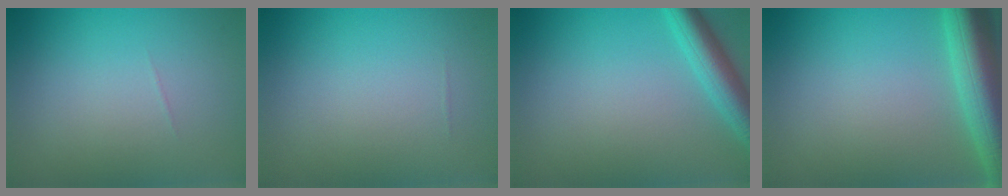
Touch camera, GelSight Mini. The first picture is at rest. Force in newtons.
{"total": 0.0}
{"total": 4.1, "press": 4.1, "slide": 0.2}
{"total": 8.2, "press": 8.1, "slide": 0.4}